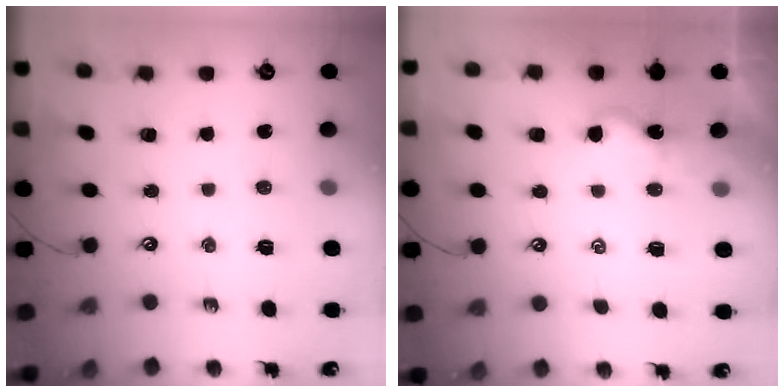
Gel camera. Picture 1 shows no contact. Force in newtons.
{"total": 1.6, "press": 1.6, "slide": 0.2}